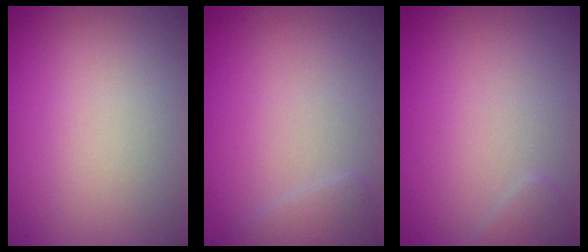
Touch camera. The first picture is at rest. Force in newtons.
{"total": 1.4, "press": 1.3, "slide": 0.1}
{"total": 0.9, "press": 0.9, "slide": 0.1}